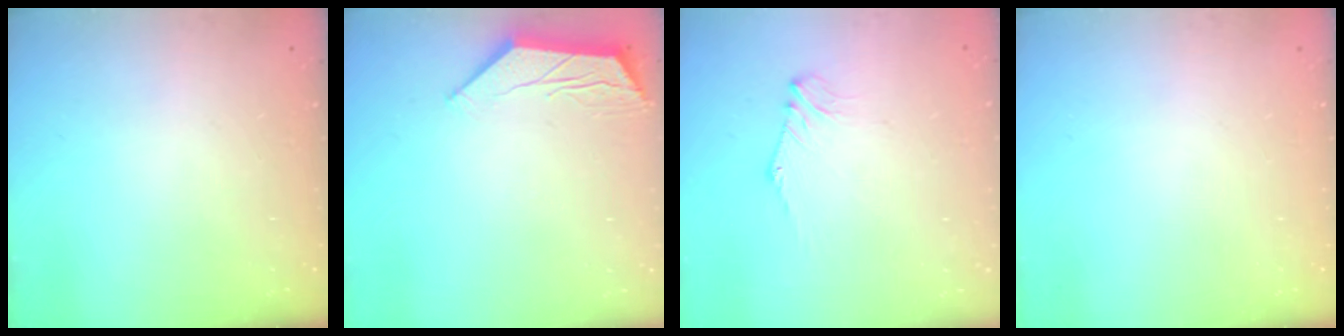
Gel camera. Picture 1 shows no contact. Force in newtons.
{"total": 5.5, "press": 5.5, "slide": 0.5}
{"total": 1.6, "press": 1.5, "slide": 0.5}
{"total": 0.0}